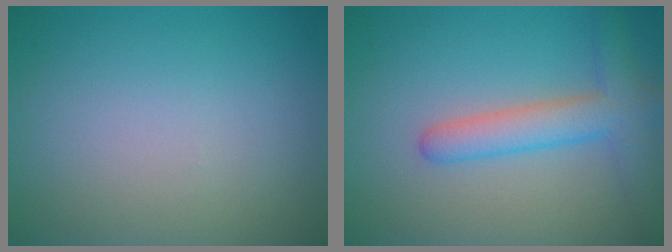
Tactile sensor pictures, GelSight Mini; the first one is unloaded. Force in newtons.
{"total": 4.4, "press": 4.4, "slide": 0.2}